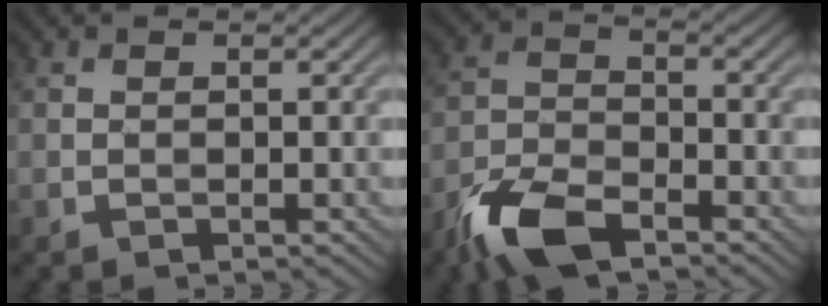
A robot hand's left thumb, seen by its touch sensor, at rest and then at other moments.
{"total": 8.9, "force": [-6.3, 3.4, 5.1], "torque": [-0.107, -0.009, -0.136]}